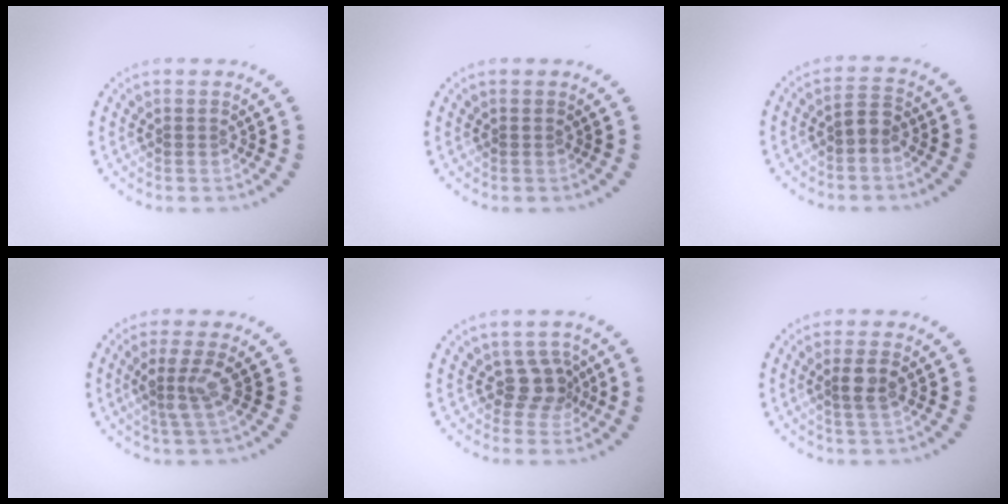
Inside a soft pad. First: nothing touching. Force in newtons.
{"total": 0.0}
{"total": 1.6, "press": 1.4, "slide": 0.7}
{"total": 2.7, "press": 2.0, "slide": 1.8}
{"total": 2.6, "press": 2.0, "slide": 1.6}
{"total": 2.0, "press": 1.8, "slide": 0.9}